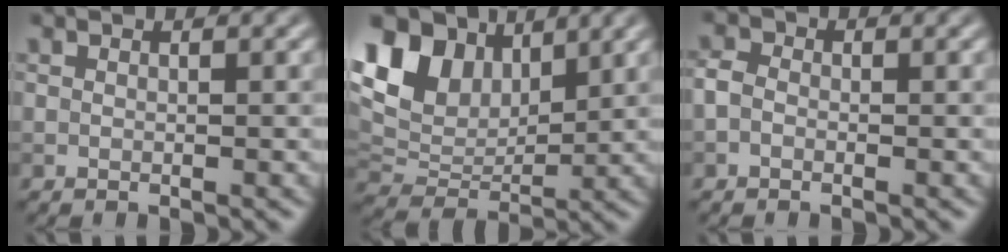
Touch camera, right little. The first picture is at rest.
{"total": 10.0, "force": [4.9, 6.3, 6.1], "torque": [-0.135, 0.012, 0.088]}
{"total": 1.5, "force": [-0.6, 1.1, 0.8], "torque": [-0.014, 0.004, -0.019]}